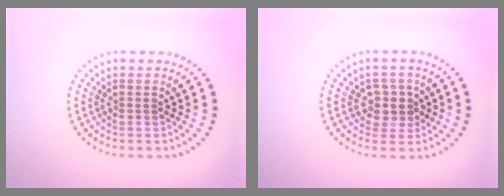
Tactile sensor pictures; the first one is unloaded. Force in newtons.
{"total": 2.7, "press": 2.4, "slide": 1.3}